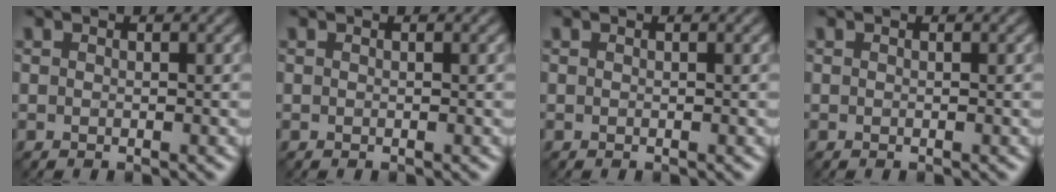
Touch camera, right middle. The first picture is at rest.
{"total": 0.0}
{"total": 0.0}
{"total": 0.0}